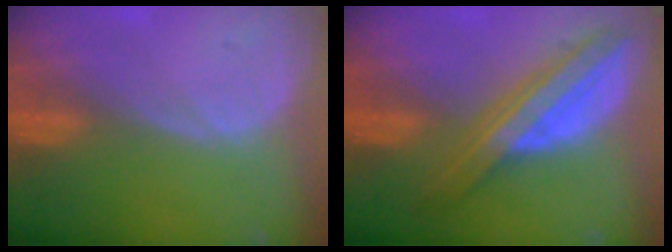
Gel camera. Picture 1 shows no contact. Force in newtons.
{"total": 8.5, "press": 8.5, "slide": 0.5}